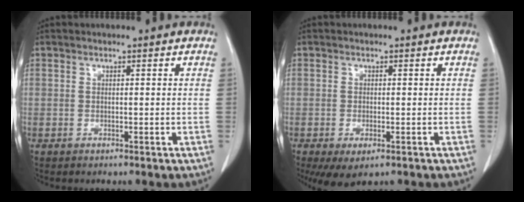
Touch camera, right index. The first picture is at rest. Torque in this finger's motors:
{"motor_torque": [0.86, -0.79, 0.37, 0.09]}